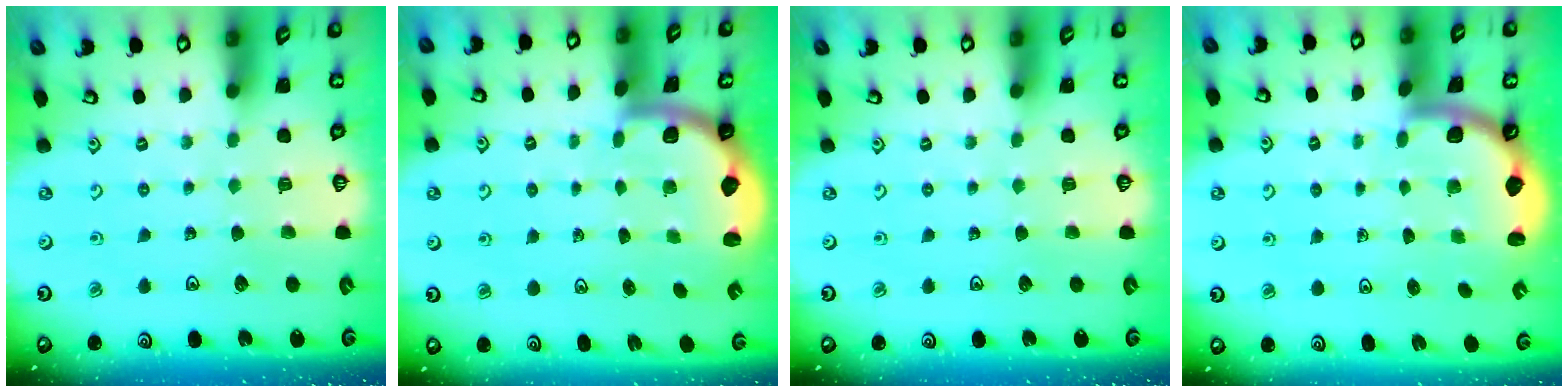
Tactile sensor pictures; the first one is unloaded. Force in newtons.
{"total": 2.0, "press": 1.9, "slide": 0.5}
{"total": 0.0}
{"total": 1.8, "press": 1.8, "slide": 0.1}